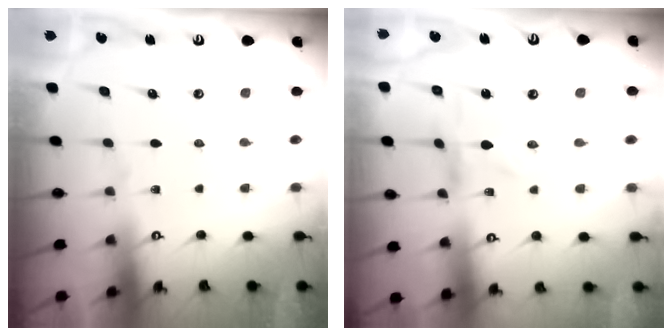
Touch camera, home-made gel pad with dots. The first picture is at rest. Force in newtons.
{"total": 0.0}